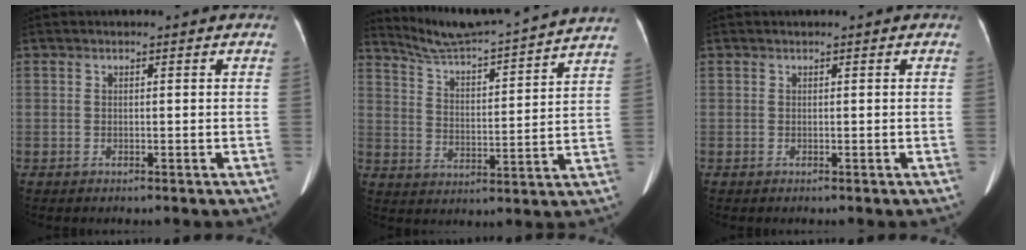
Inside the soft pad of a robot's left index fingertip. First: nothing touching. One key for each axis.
{"total": 18.8, "fx": 17.7, "fy": -0.8, "fz": 6.2, "tx": -0.111, "ty": -0.019, "tz": 0.253}
{"total": 0.0}